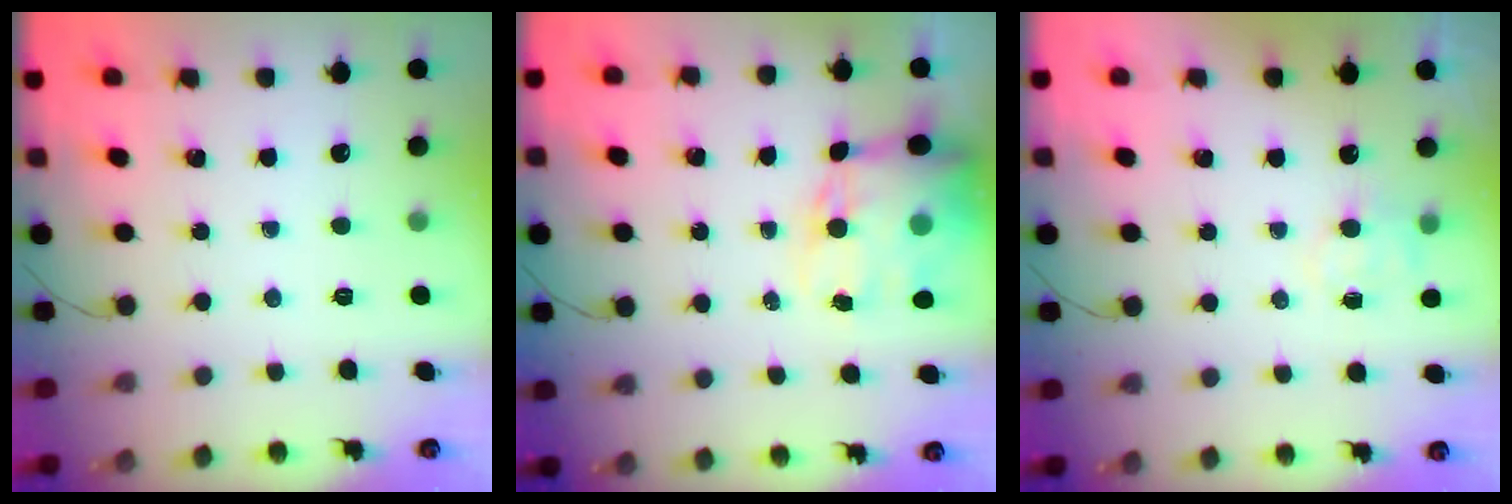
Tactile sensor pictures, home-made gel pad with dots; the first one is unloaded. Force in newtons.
{"total": 16.0, "press": 15.6, "slide": 3.6}
{"total": 5.2, "press": 5.1, "slide": 1.2}